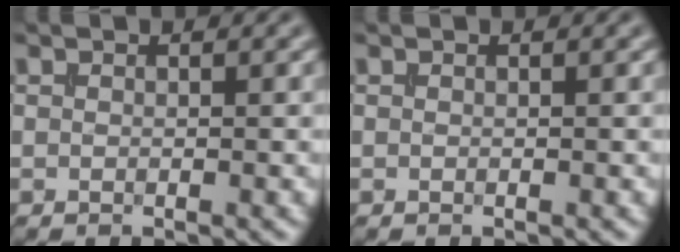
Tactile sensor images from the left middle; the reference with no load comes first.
{"total": 0.0}